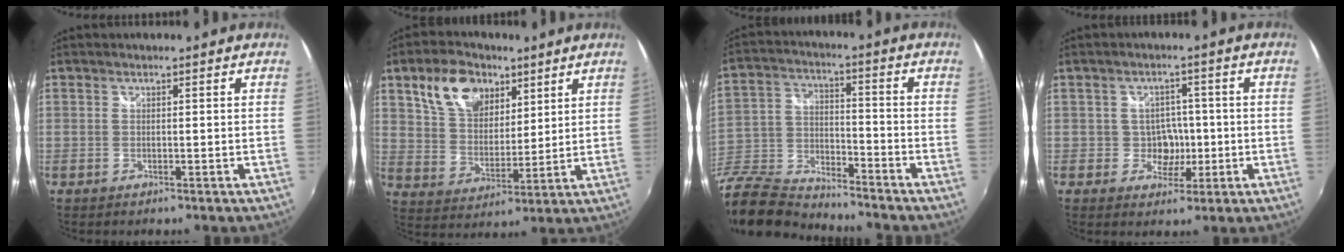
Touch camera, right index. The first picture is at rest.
{"total": 12.7, "force": [7.0, 8.0, 7.1], "torque": [-0.139, 0.027, 0.134]}
{"total": 18.5, "force": [-15.4, 6.9, 7.6], "torque": [-0.203, -0.015, -0.292]}
{"total": 4.2, "force": [-0.8, 3.9, 1.2], "torque": [-0.024, 0.013, -0.007]}